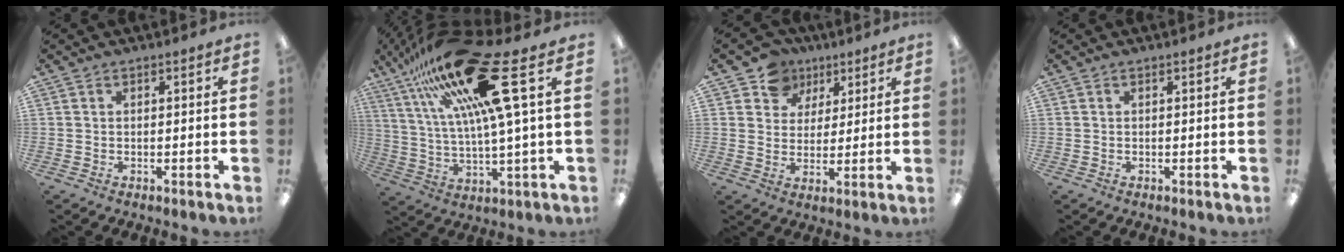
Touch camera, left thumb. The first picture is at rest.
{"total": 24.0, "force": [12.3, 5.1, 20.0], "torque": [-0.368, -0.054, 0.189]}
{"total": 9.2, "force": [5.5, 7.2, 1.2], "torque": [-0.034, -0.035, 0.104]}
{"total": 0.0}